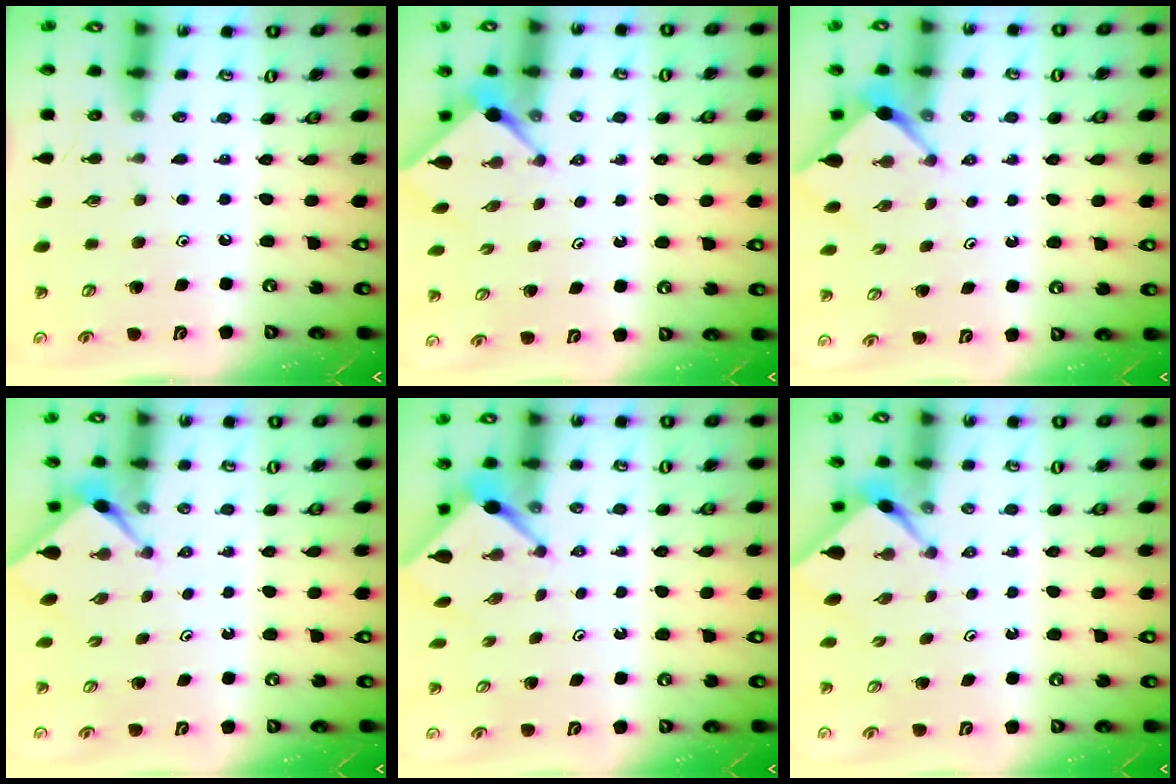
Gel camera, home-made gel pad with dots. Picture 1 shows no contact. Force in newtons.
{"total": 2.6, "press": 2.6, "slide": 0.3}
{"total": 3.3, "press": 3.2, "slide": 0.4}
{"total": 2.4, "press": 2.4, "slide": 0.1}
{"total": 2.9, "press": 2.9, "slide": 0.1}
{"total": 2.3, "press": 2.3, "slide": 0.1}